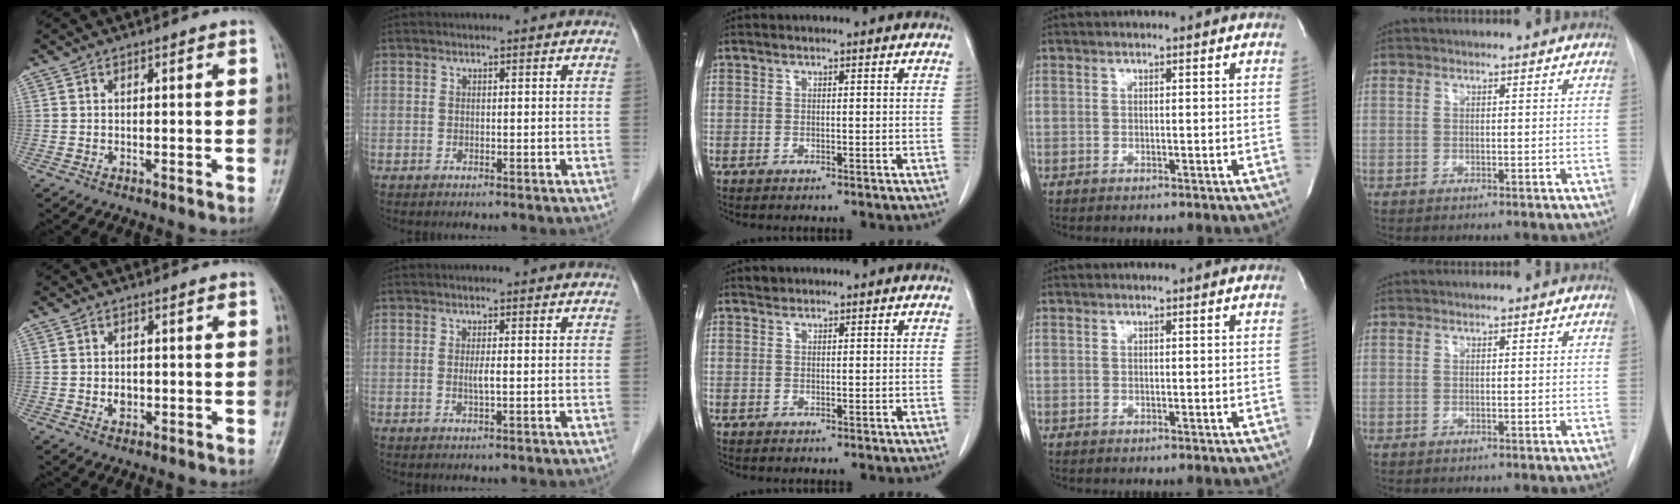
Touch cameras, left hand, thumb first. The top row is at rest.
{"thumb": {"total": 1.7, "force": [-0.1, 1.3, 1.1], "torque": [-0.011, 0.000, 0.002]}, "index": {"total": 1.4, "force": [-0.1, -0.1, 1.4], "torque": [-0.033, -0.002, -0.001]}, "middle": {"total": 0.7, "force": [0.6, 0.3, 0.0], "torque": [-0.003, 0.003, 0.011]}}